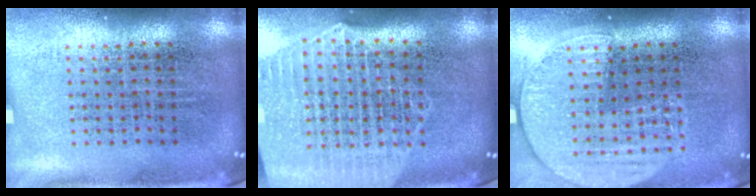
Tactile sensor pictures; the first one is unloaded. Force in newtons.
{"total": 2.8, "press": 2.4, "slide": 1.4}
{"total": 1.5, "press": 1.3, "slide": 0.7}